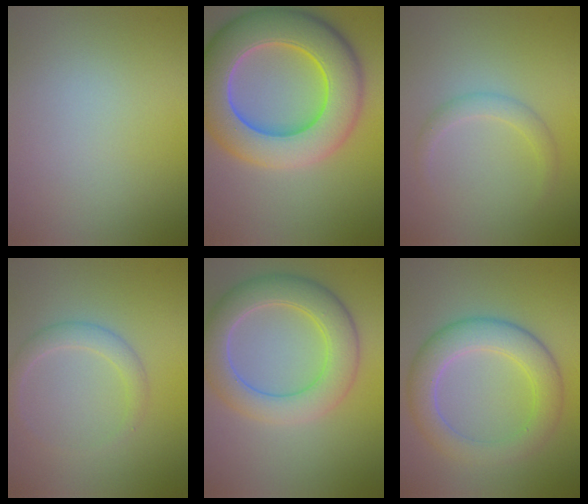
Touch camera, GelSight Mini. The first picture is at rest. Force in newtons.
{"total": 11.4, "press": 11.4, "slide": 0.6}
{"total": 1.5, "press": 1.5, "slide": 0.0}
{"total": 1.9, "press": 1.9, "slide": 0.1}
{"total": 6.0, "press": 6.0, "slide": 0.4}
{"total": 5.3, "press": 5.3, "slide": 0.2}